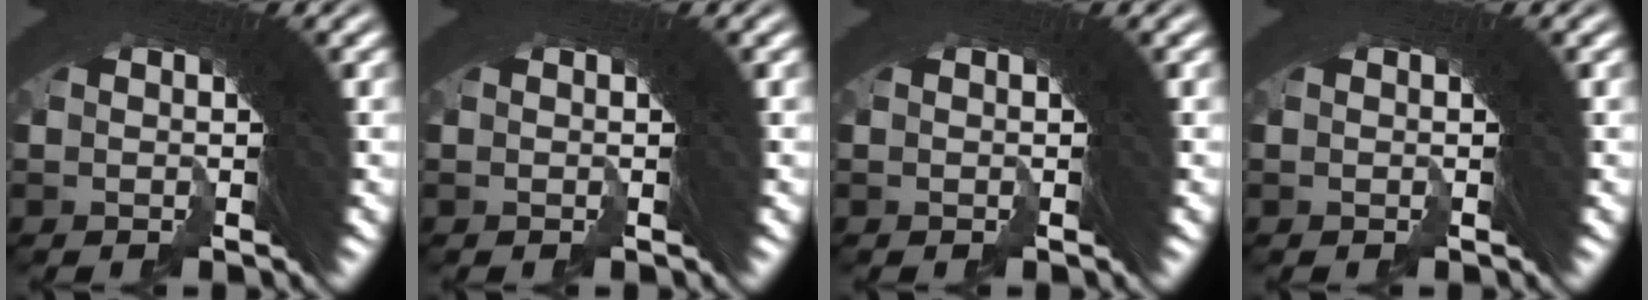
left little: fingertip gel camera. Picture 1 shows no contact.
{"total": 0.0}
{"total": 0.0}
{"total": 0.0}